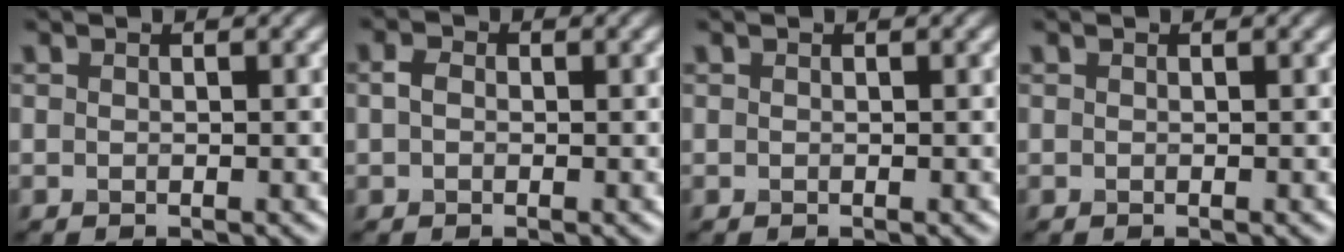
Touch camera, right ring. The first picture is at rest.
{"total": 1.4, "force": [0.1, 1.1, 0.9], "torque": [-0.016, 0.003, -0.004]}
{"total": 0.0}
{"total": 0.0}